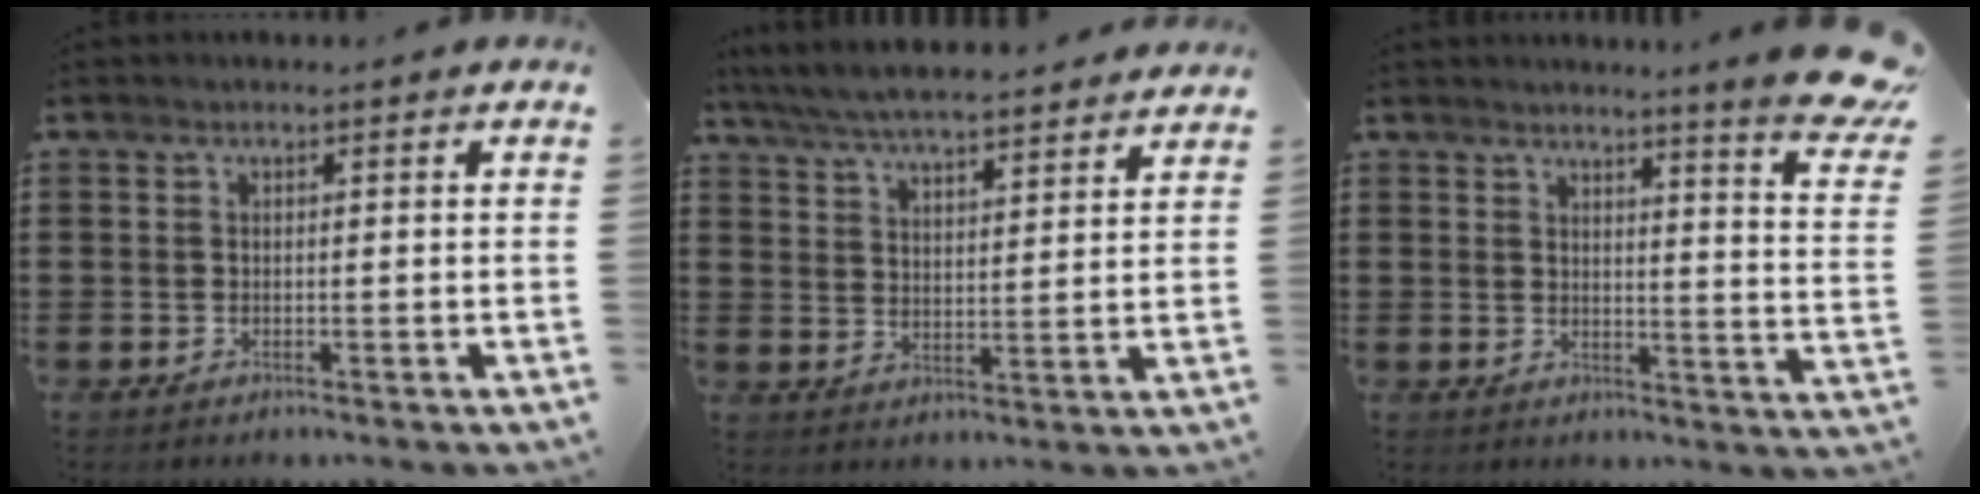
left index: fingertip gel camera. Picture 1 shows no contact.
{"total": 5.8, "force": [5.6, 0.1, 1.4], "torque": [-0.052, -0.030, 0.099]}
{"total": 6.5, "force": [5.4, -1.1, 3.5], "torque": [-0.064, -0.043, 0.087]}